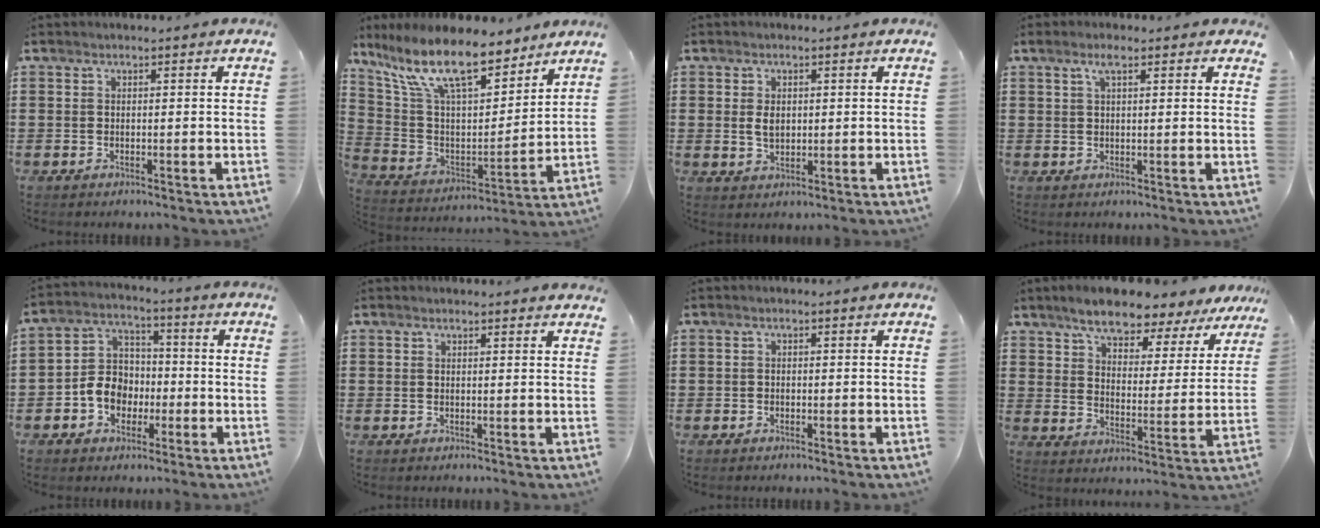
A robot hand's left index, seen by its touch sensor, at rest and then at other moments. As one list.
[{"total": 14.3, "force": [10.5, 3.9, 9.0], "torque": [-0.209, -0.057, 0.179]}, {"total": 2.7, "force": [0.4, 1.7, 2.1], "torque": [-0.036, 0.003, 0.005]}, {"total": 3.2, "force": [2.0, 0.7, 2.4], "torque": [-0.052, 0.003, 0.034]}, {"total": 7.1, "force": [-2.3, 6.0, 3.0], "torque": [-0.079, 0.019, -0.045]}, {"total": 1.1, "force": [1.0, 0.0, 0.4], "torque": [-0.009, -0.001, 0.020]}, {"total": 0.6, "force": [-0.4, 0.4, 0.2], "torque": [-0.005, 0.000, -0.008]}, {"total": 7.3, "force": [6.7, 1.2, 2.7], "torque": [-0.075, -0.034, 0.115]}]